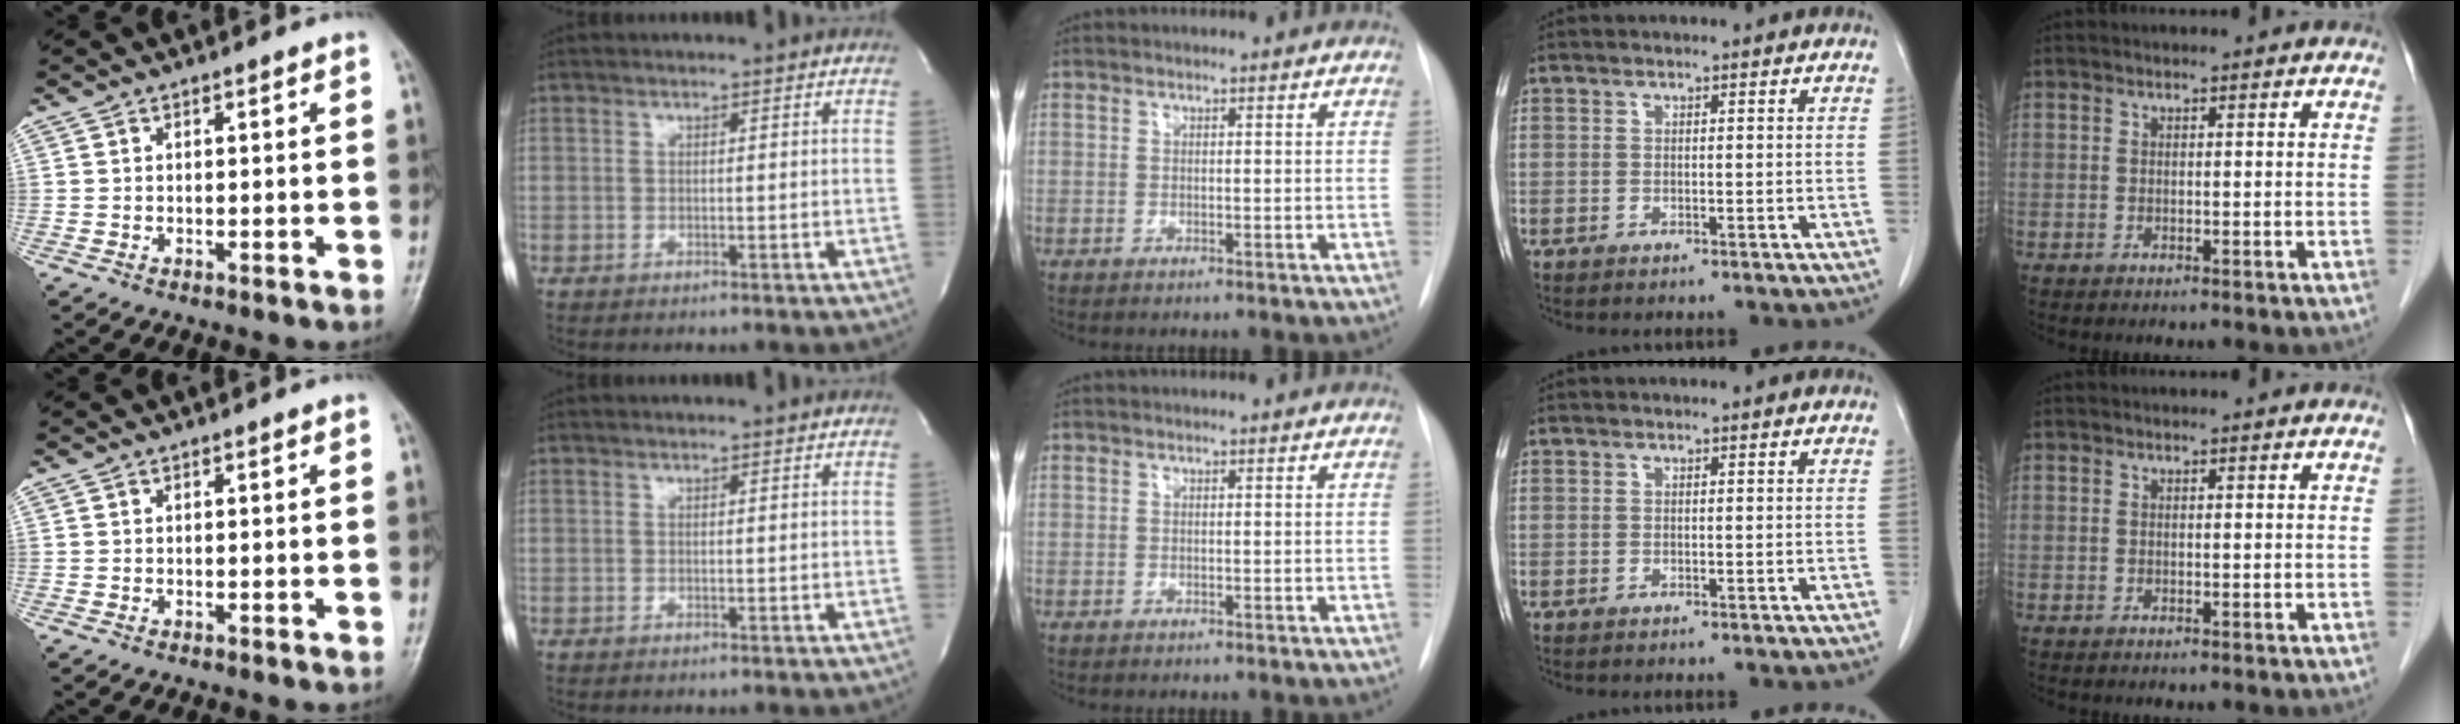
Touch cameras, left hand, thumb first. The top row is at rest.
{}